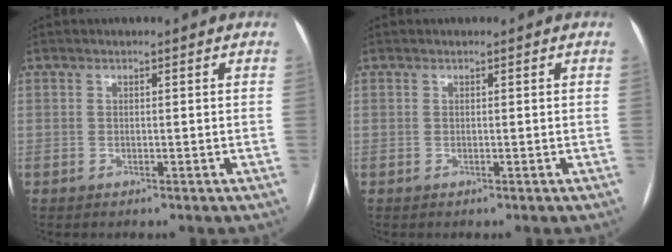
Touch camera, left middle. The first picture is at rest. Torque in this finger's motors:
{"motor_torque": [0.05, 0.03, -0.01, 0.01]}